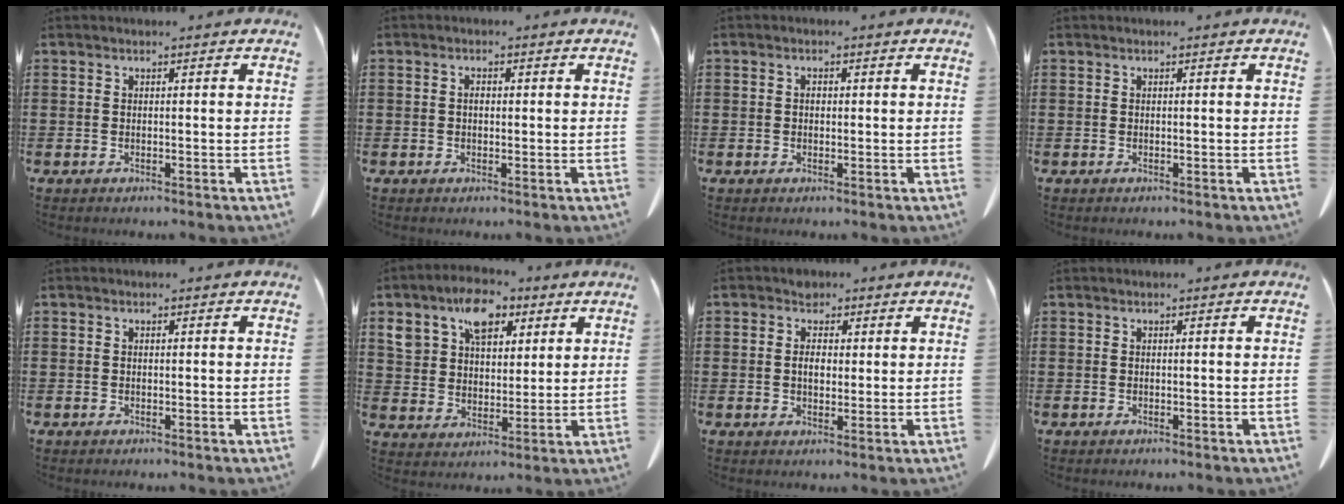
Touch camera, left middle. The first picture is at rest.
{"total": 1.2, "force": [0.1, 0.8, 0.9], "torque": [-0.020, 0.003, 0.002]}
{"total": 0.9, "force": [0.1, 0.7, 0.6], "torque": [-0.014, 0.002, 0.002]}
{"total": 0.0}
{"total": 0.0}
{"total": 9.1, "force": [5.4, 5.7, 4.6], "torque": [-0.095, 0.005, 0.095]}
{"total": 3.3, "force": [1.3, 2.3, 2.0], "torque": [-0.037, 0.004, 0.022]}
{"total": 0.0}